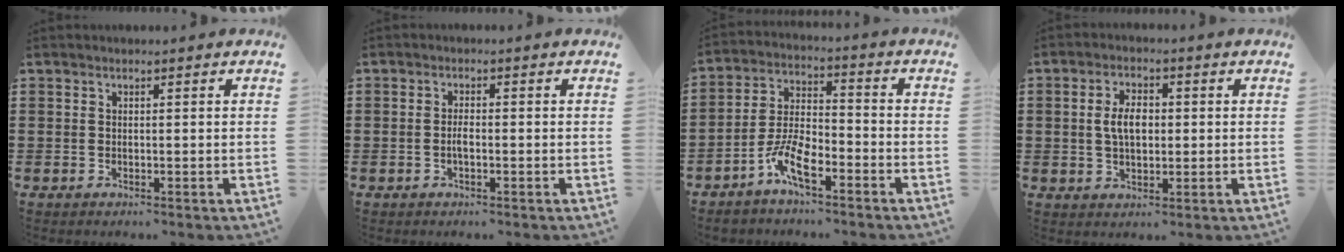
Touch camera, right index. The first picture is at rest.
{"total": 1.5, "force": [-0.4, 0.5, 1.3], "torque": [-0.024, 0.002, -0.007]}
{"total": 7.7, "force": [-4.4, 3.1, 5.5], "torque": [-0.129, 0.003, -0.087]}
{"total": 4.7, "force": [0.4, 2.5, 4.0], "torque": [-0.073, 0.007, 0.003]}